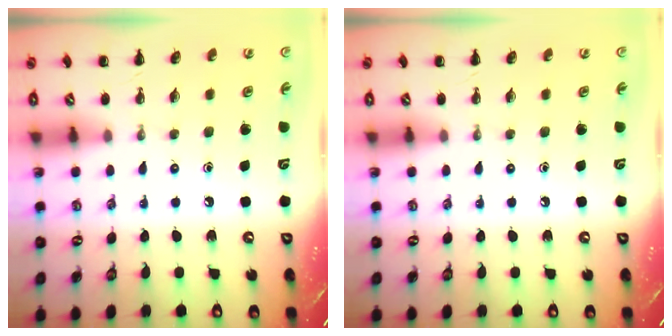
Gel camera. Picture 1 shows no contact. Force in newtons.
{"total": 0.0}